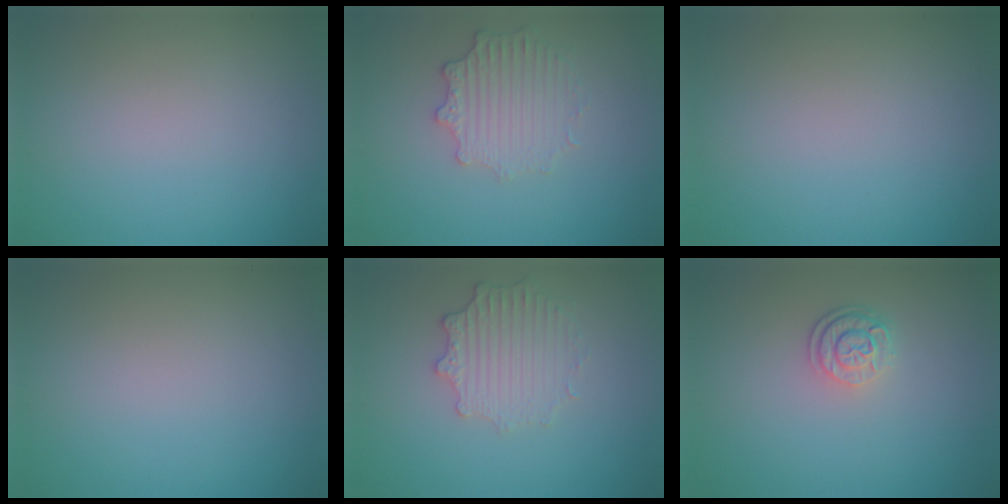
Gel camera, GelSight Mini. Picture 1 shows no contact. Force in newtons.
{"total": 2.6, "press": 2.5, "slide": 0.9}
{"total": 0.0}
{"total": 0.0}
{"total": 2.6, "press": 2.5, "slide": 0.9}
{"total": 2.5, "press": 1.9, "slide": 1.6}